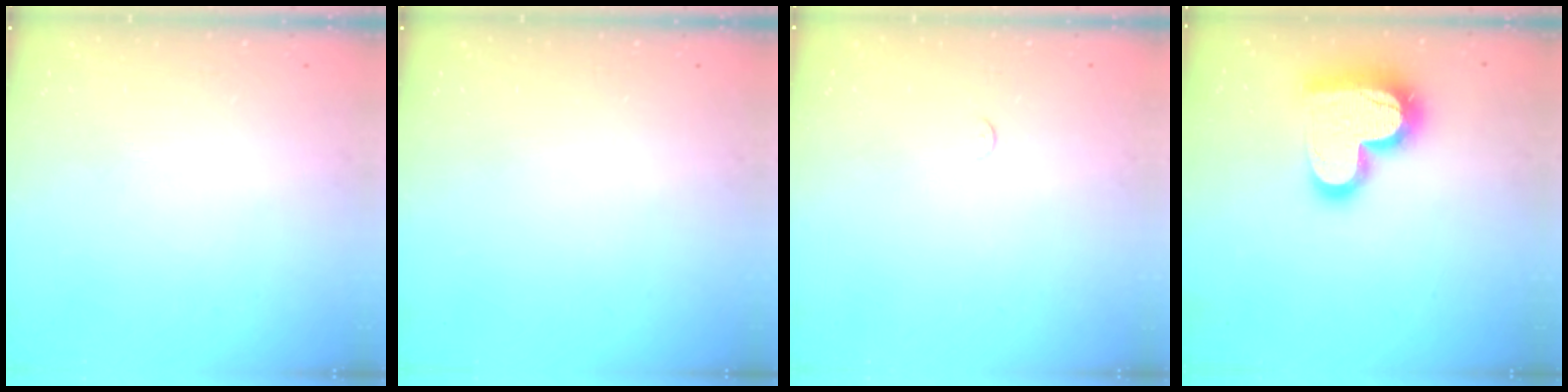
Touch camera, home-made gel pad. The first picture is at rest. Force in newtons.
{"total": 0.0}
{"total": 2.3, "press": 2.3, "slide": 0.3}
{"total": 19.4, "press": 19.3, "slide": 1.5}